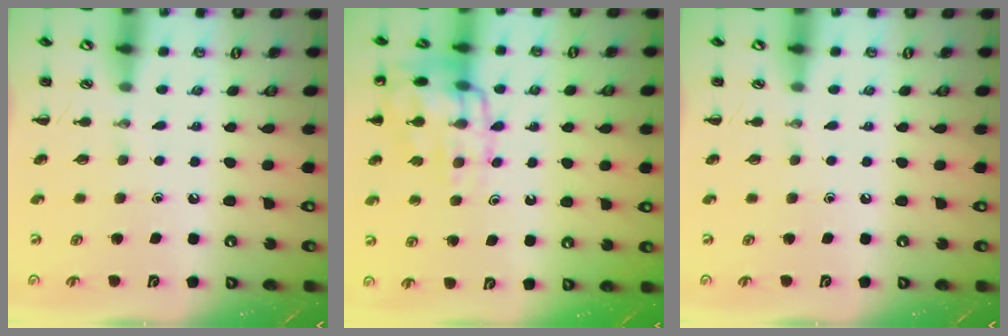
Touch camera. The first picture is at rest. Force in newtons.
{"total": 14.0, "press": 13.9, "slide": 1.2}
{"total": 0.0}